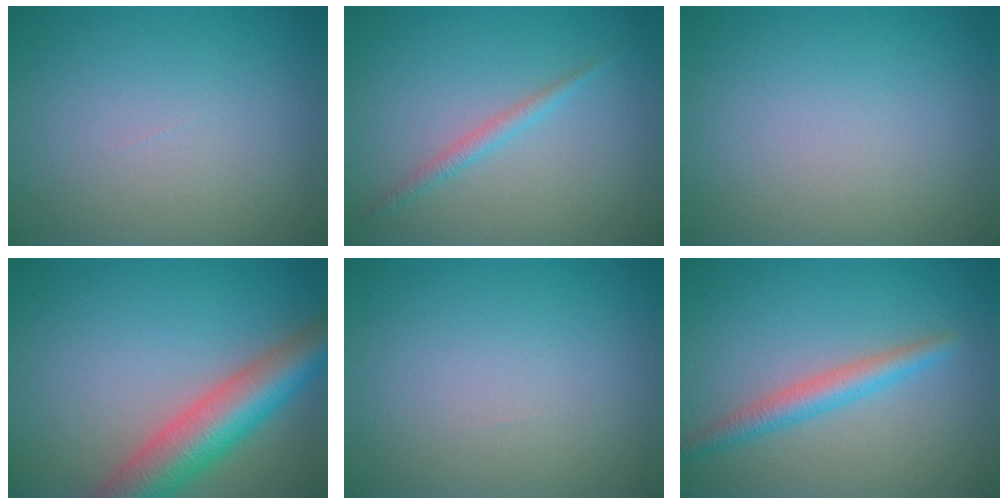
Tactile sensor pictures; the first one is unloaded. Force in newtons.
{"total": 1.4, "press": 1.4, "slide": 0.1}
{"total": 0.0}
{"total": 7.8, "press": 7.8, "slide": 0.4}
{"total": 0.0}
{"total": 2.8, "press": 2.8, "slide": 0.0}